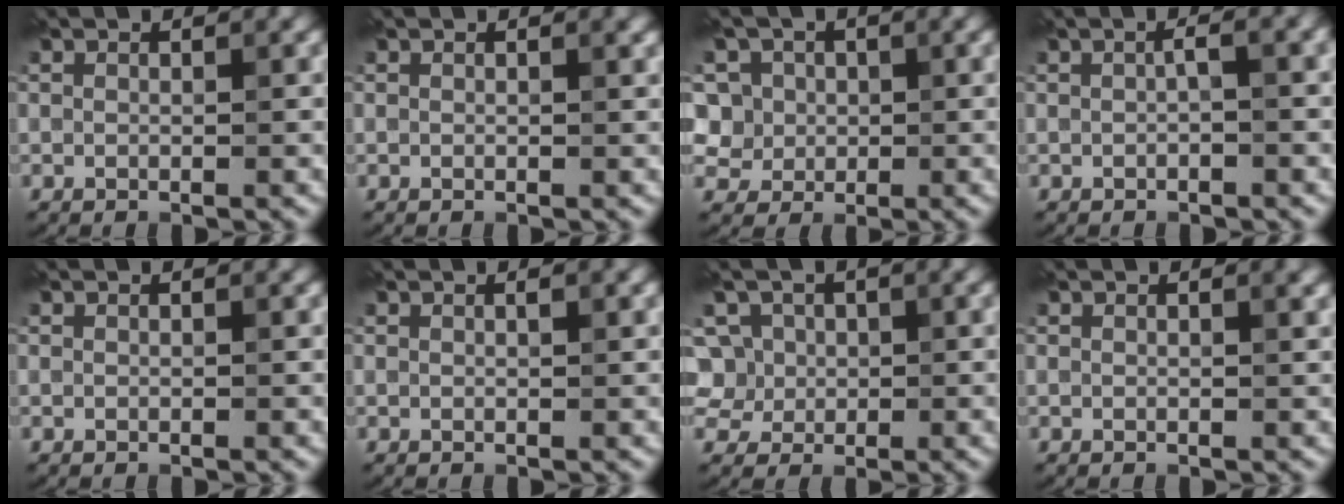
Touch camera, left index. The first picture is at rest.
{"total": 0.6, "force": [0.2, 0.1, 0.5], "torque": [-0.007, 0.001, 0.002]}
{"total": 7.8, "force": [3.0, 6.5, 3.1], "torque": [-0.064, 0.026, 0.024]}
{"total": 1.5, "force": [-0.1, 0.3, 1.5], "torque": [-0.026, 0.007, -0.002]}
{"total": 0.0}
{"total": 0.7, "force": [0.2, 0.2, 0.7], "torque": [-0.010, 0.003, 0.004]}
{"total": 6.2, "force": [1.9, 5.3, 2.5], "torque": [-0.052, 0.030, 0.014]}
{"total": 0.9, "force": [0.3, 0.3, 0.8], "torque": [-0.009, 0.000, 0.003]}